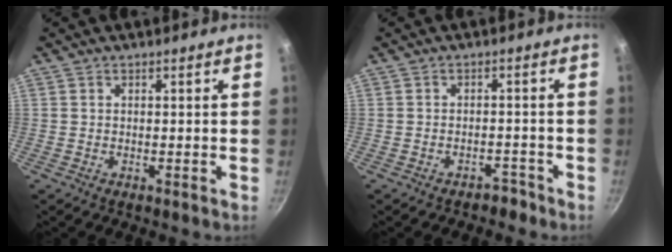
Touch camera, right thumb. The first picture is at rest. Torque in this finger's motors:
{"motor_torque": [-0.24, 0.05, -0.40, 0.14, -0.02]}